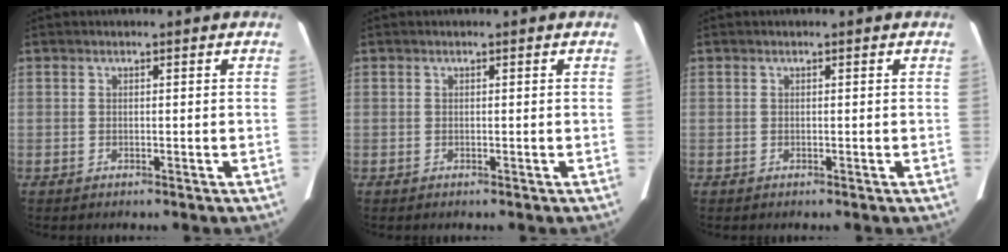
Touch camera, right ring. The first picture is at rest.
{"total": 0.0}
{"total": 0.0}